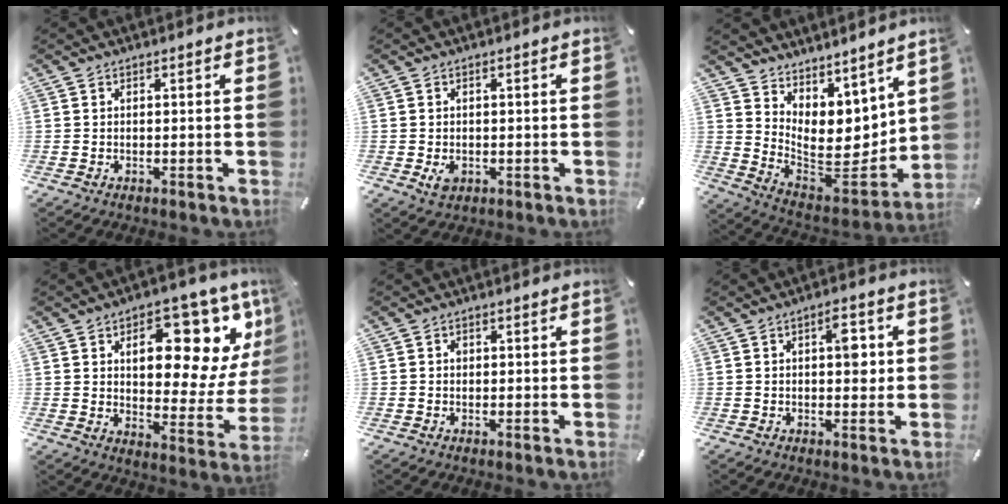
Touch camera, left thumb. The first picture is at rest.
{"total": 2.8, "force": [-0.8, 2.2, 1.6], "torque": [-0.025, -0.002, -0.015]}
{"total": 10.4, "force": [2.8, 8.2, 5.8], "torque": [-0.062, -0.063, 0.066]}
{"total": 18.3, "force": [9.1, 9.7, 12.6], "torque": [-0.143, -0.073, 0.144]}
{"total": 1.0, "force": [0.0, 0.9, 0.4], "torque": [-0.008, 0.006, -0.002]}
{"total": 5.7, "force": [1.0, 3.0, 4.7], "torque": [-0.046, -0.008, 0.007]}